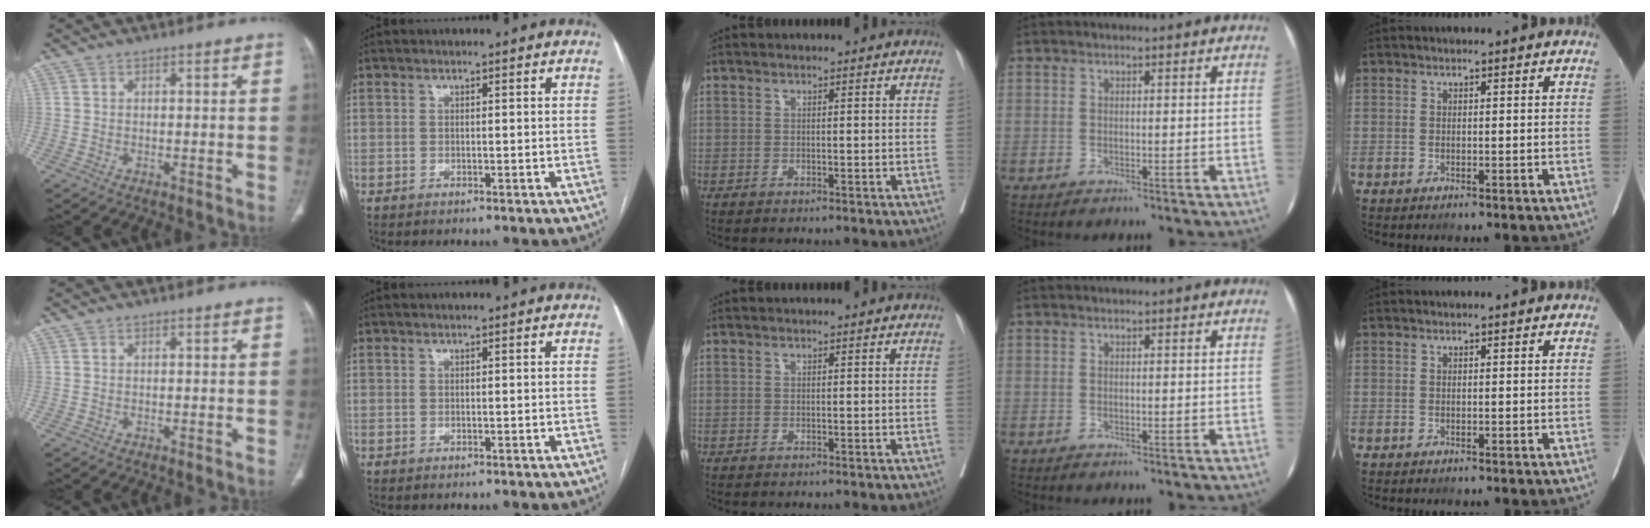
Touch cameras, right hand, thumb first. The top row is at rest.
{}